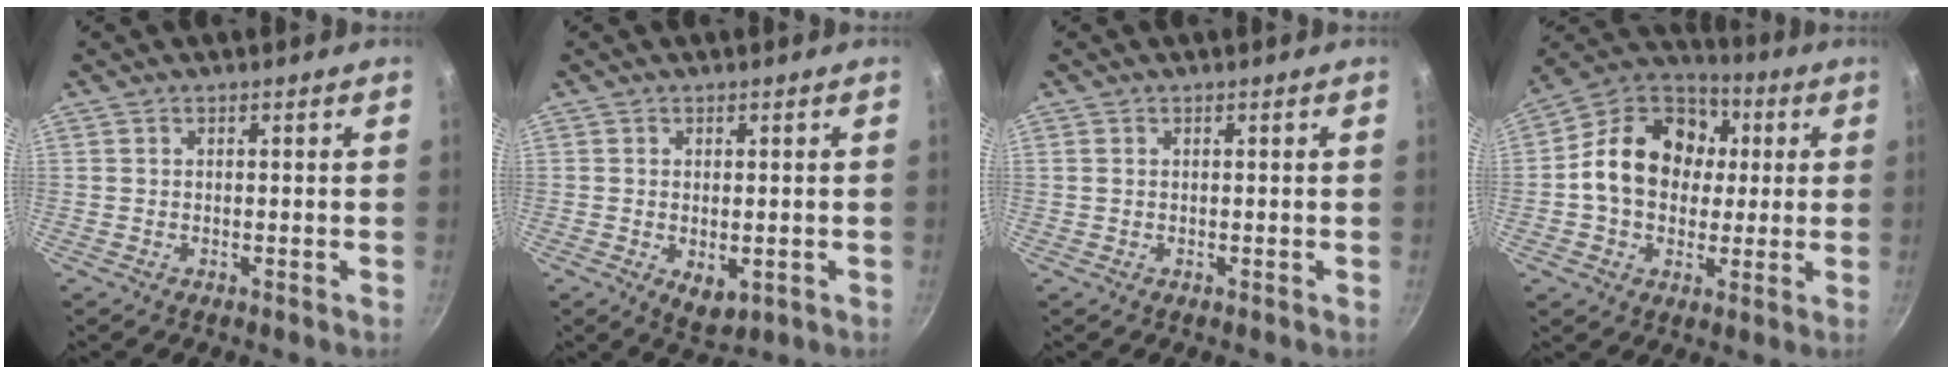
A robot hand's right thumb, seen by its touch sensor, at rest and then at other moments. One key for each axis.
{"total": 4.7, "fx": -0.9, "fy": 2.8, "fz": 3.7, "tx": -0.051, "ty": -0.012, "tz": -0.005}
{"total": 0.6, "fx": 0.2, "fy": 0.4, "fz": 0.4, "tx": -0.008, "ty": 0.001, "tz": 0.004}
{"total": 18.4, "fx": 1.9, "fy": 14.4, "fz": 11.3, "tx": -0.162, "ty": 0.028, "tz": 0.017}